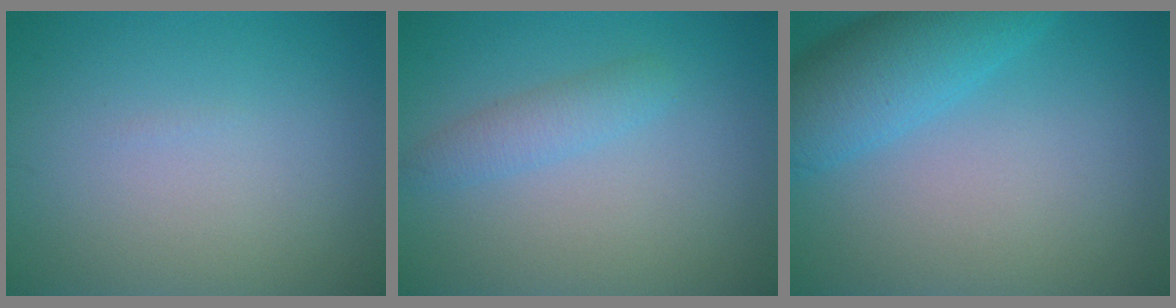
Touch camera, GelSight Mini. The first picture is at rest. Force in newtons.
{"total": 2.0, "press": 2.0, "slide": 0.1}
{"total": 5.8, "press": 5.8, "slide": 0.2}